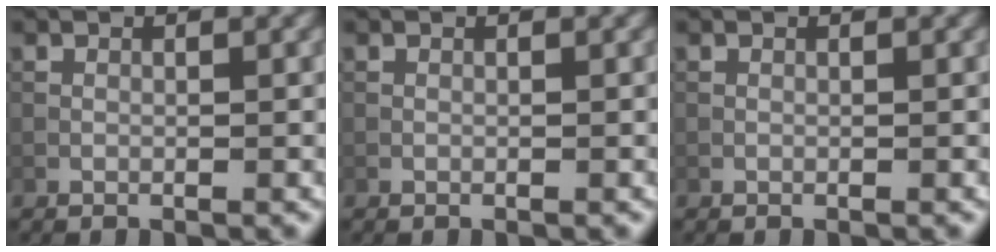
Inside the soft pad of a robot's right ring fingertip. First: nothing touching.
{"total": 0.0}
{"total": 0.0}